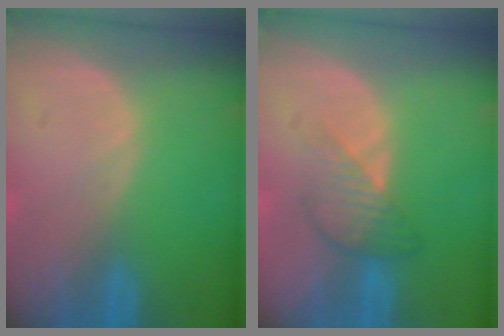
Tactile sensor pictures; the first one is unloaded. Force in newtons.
{"total": 3.8, "press": 3.8, "slide": 0.0}